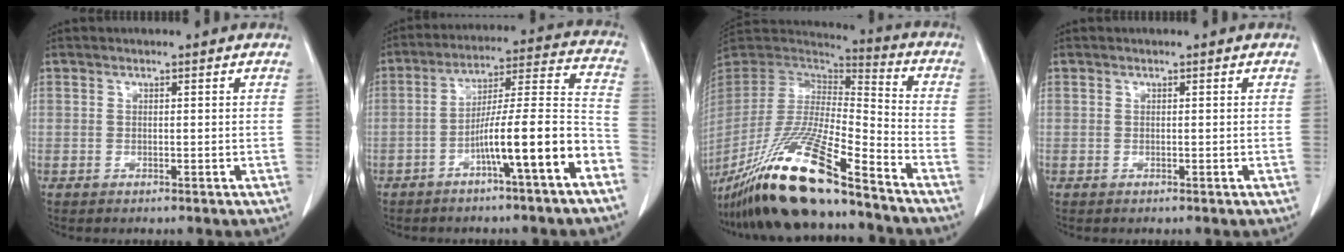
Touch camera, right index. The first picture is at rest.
{"total": 13.4, "force": [-6.3, 0.1, 11.9], "torque": [-0.185, 0.022, -0.100]}
{"total": 21.9, "force": [-16.2, 2.0, 14.6], "torque": [-0.297, -0.047, -0.302]}
{"total": 0.0}